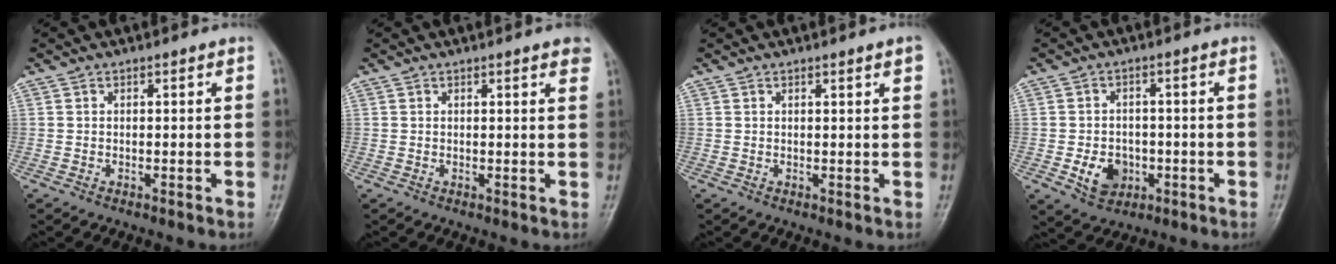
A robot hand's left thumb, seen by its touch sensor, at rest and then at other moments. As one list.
[{"total": 2.6, "force": [1.8, 0.5, 1.9], "torque": [-0.016, -0.001, 0.017]}, {"total": 1.5, "force": [0.9, 0.1, 1.1], "torque": [-0.017, -0.003, 0.011]}, {"total": 6.3, "force": [-2.0, 5.0, 3.3], "torque": [-0.035, 0.008, -0.028]}]